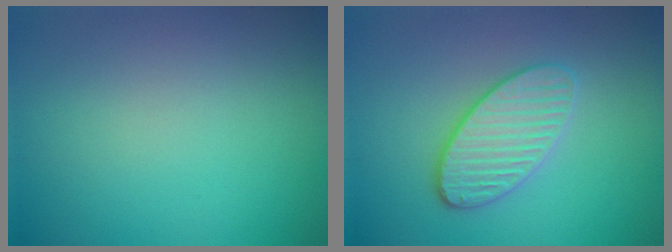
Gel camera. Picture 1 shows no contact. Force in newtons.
{"total": 3.8, "press": 3.4, "slide": 1.7}